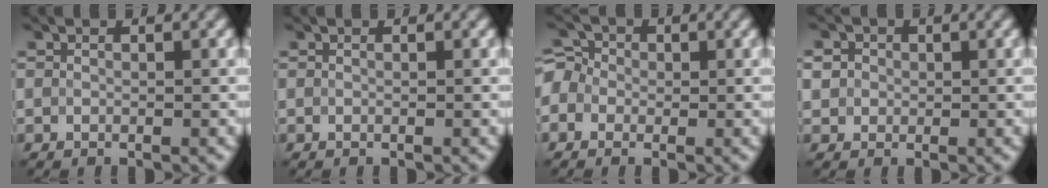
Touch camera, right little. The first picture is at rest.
{"total": 0.0}
{"total": 3.2, "force": [-0.2, 2.9, 1.3], "torque": [-0.012, 0.021, -0.028]}
{"total": 2.9, "force": [0.8, 2.6, 1.1], "torque": [-0.015, 0.014, 0.009]}